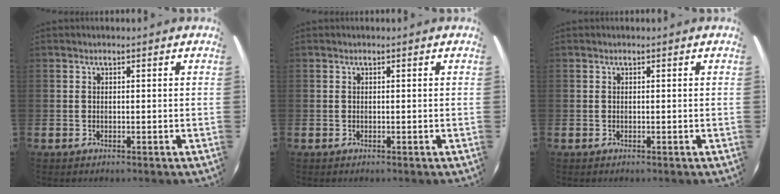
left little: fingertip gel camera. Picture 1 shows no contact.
{"total": 0.0}
{"total": 0.0}